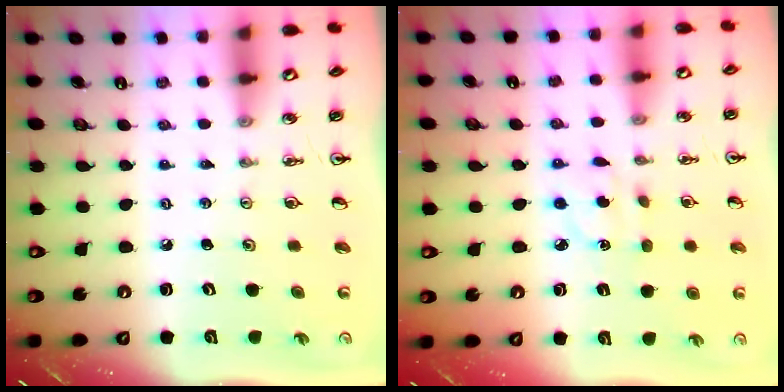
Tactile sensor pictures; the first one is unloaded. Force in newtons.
{"total": 3.5, "press": 3.5, "slide": 0.7}